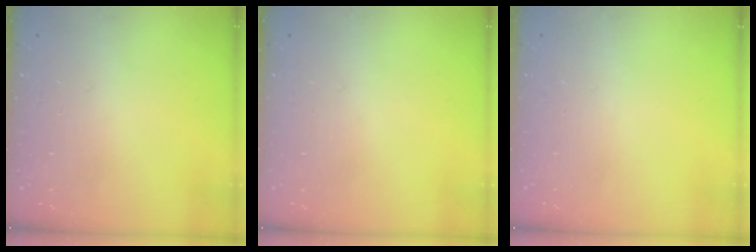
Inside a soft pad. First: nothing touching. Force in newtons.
{"total": 0.0}
{"total": 0.0}